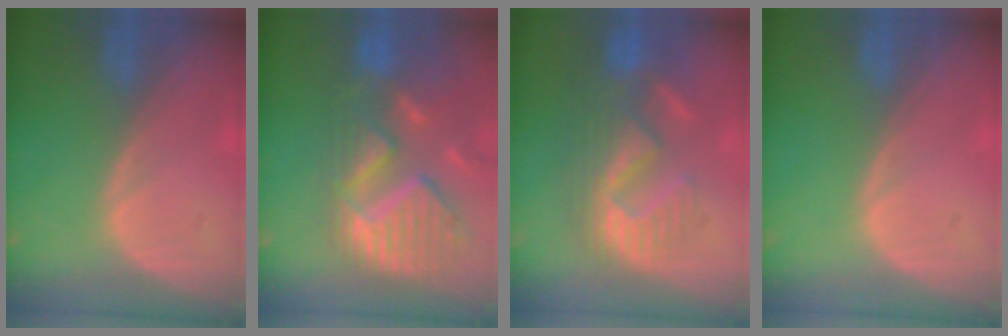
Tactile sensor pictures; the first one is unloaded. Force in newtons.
{"total": 13.5, "press": 11.4, "slide": 7.2}
{"total": 9.6, "press": 9.4, "slide": 2.2}
{"total": 0.0}